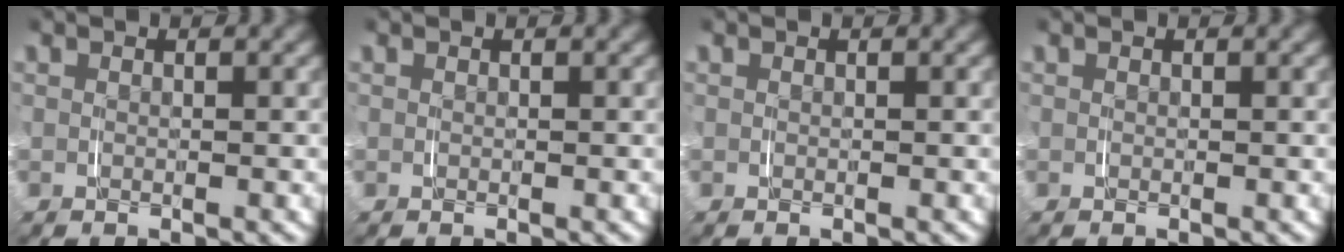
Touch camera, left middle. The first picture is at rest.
{"total": 0.0}
{"total": 0.0}
{"total": 0.0}